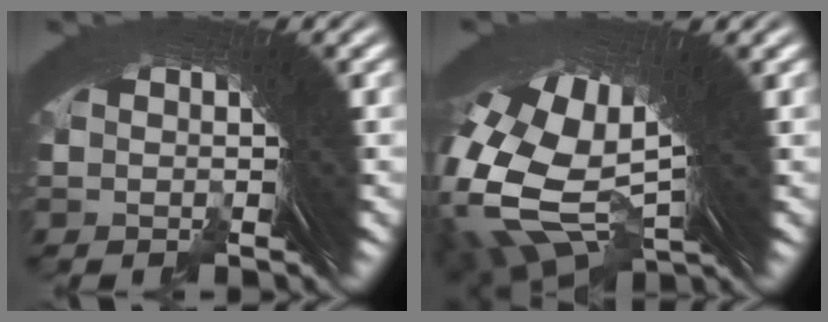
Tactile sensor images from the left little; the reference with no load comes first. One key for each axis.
{"total": 17.2, "fx": 0.7, "fy": 11.5, "fz": 12.8, "tx": -0.275, "ty": -0.049, "tz": 0.028}